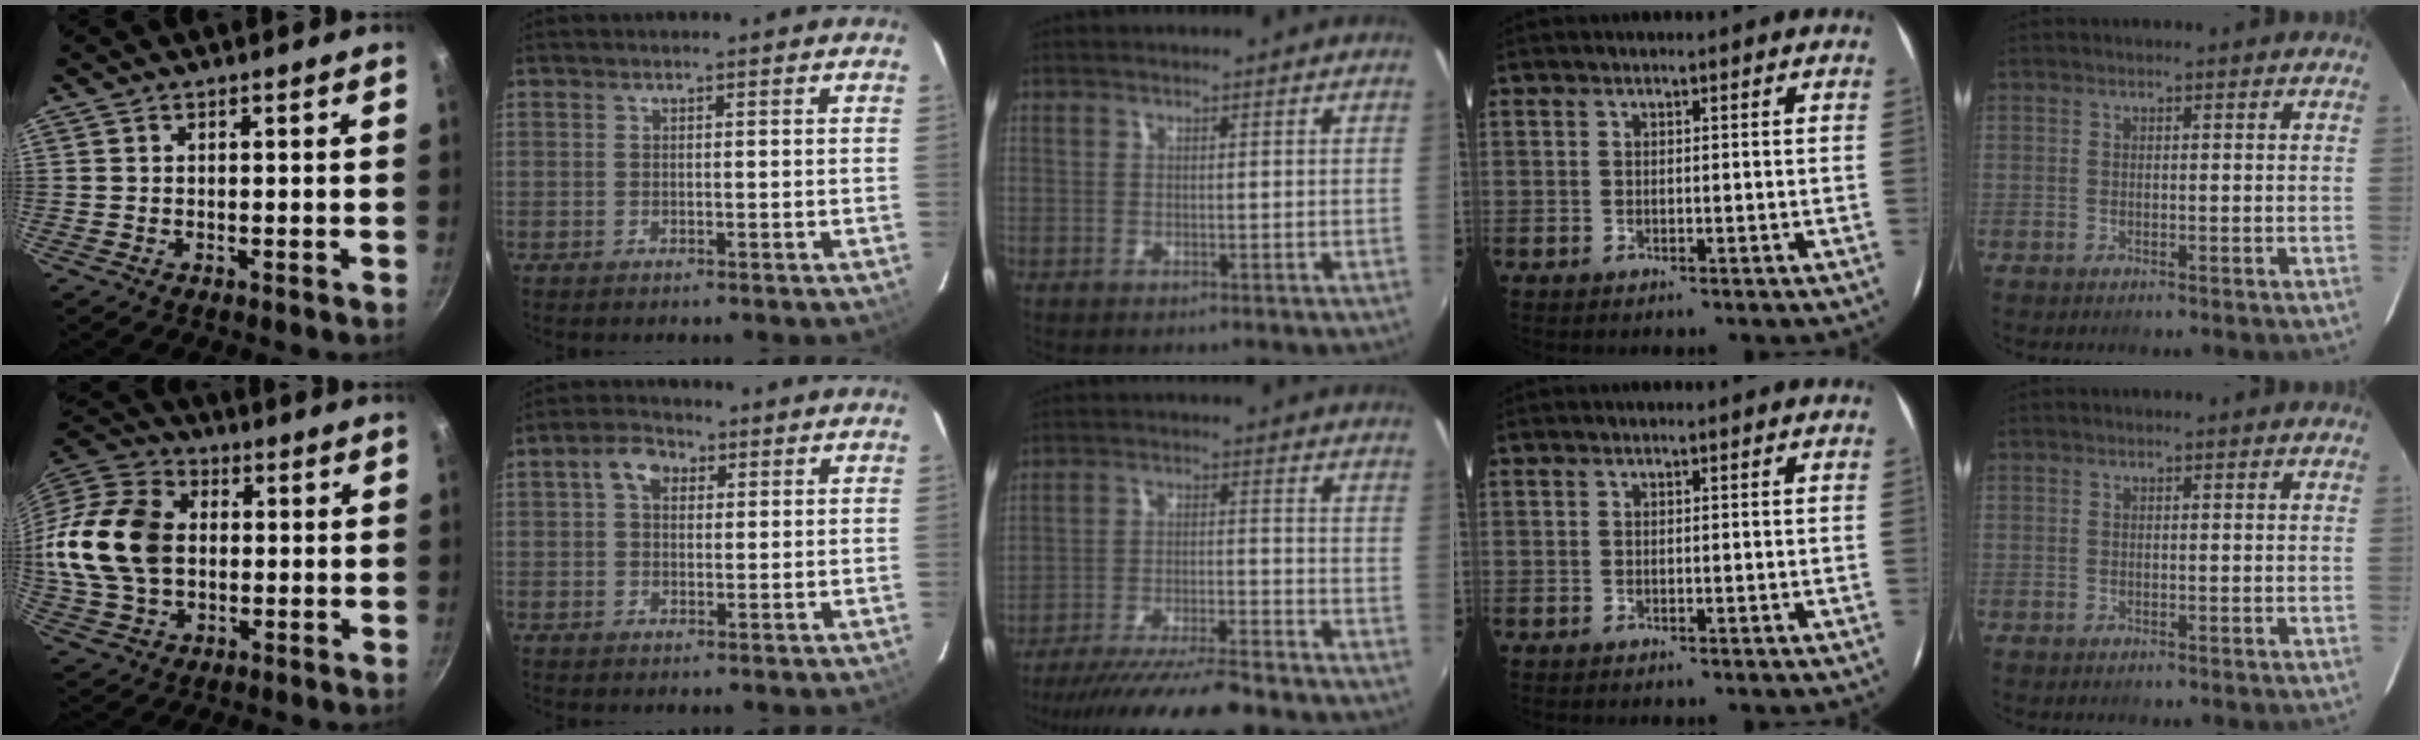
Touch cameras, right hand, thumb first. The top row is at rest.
{"thumb": {"total": 19.2, "force": [0.8, 13.9, 13.2], "torque": [-0.245, 0.024, 0.010]}, "index": {"total": 4.7, "force": [1.5, 3.5, 2.9], "torque": [-0.051, 0.020, 0.026]}, "middle": {"total": 16.3, "force": [-14.4, 1.7, 7.6], "torque": [-0.152, -0.030, -0.223]}}